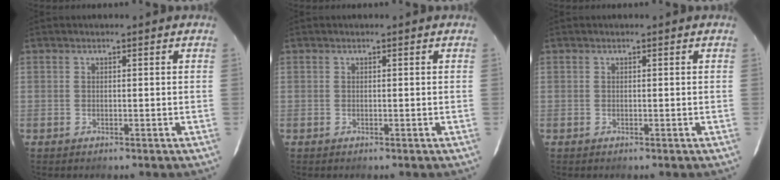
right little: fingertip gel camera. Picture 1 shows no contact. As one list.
[{"total": 0.0}, {"total": 0.0}]